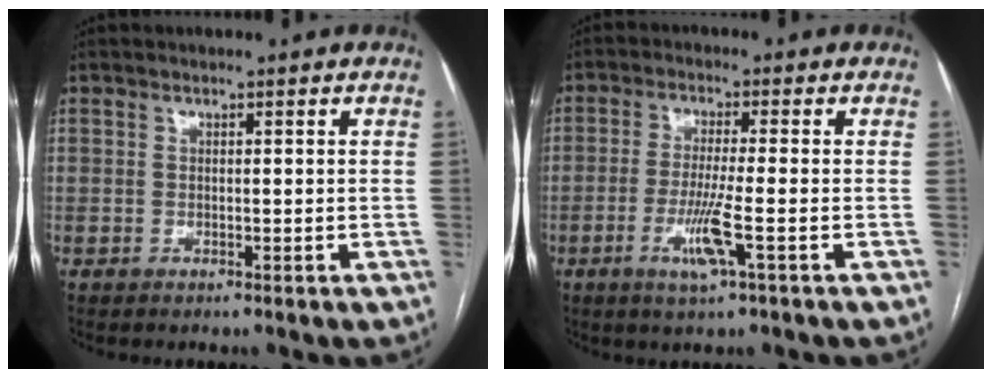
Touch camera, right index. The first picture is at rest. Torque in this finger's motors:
{"motor_torque": [-0.16, -0.07, 0.13, 0.09]}